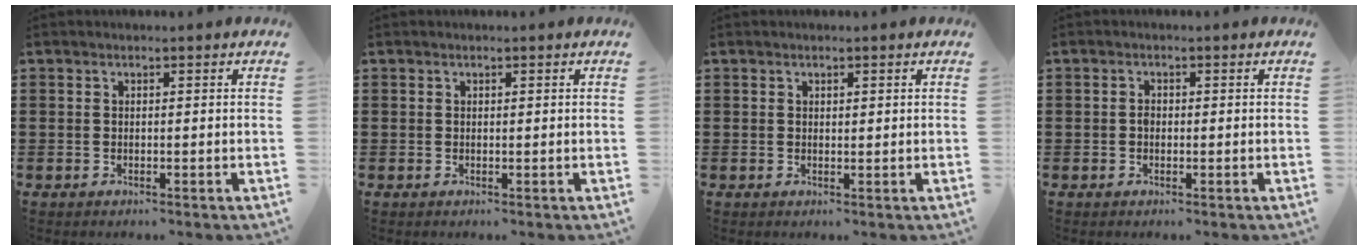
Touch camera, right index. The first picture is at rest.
{"total": 0.0}
{"total": 0.6, "force": [0.4, 0.4, 0.2], "torque": [-0.005, 0.003, 0.007]}
{"total": 1.0, "force": [-0.2, 0.7, 0.7], "torque": [-0.016, 0.000, -0.004]}